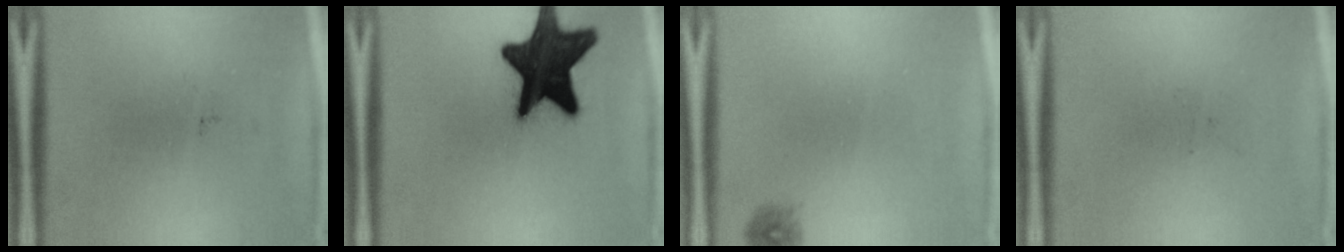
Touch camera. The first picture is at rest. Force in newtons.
{"total": 19.0}
{"total": 0.9}
{"total": 0.0}